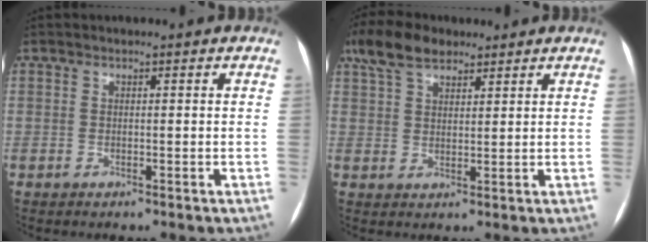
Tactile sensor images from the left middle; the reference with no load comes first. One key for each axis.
{"total": 7.6, "fx": 5.4, "fy": 3.3, "fz": 4.1, "tx": -0.089, "ty": 0.028, "tz": 0.104}